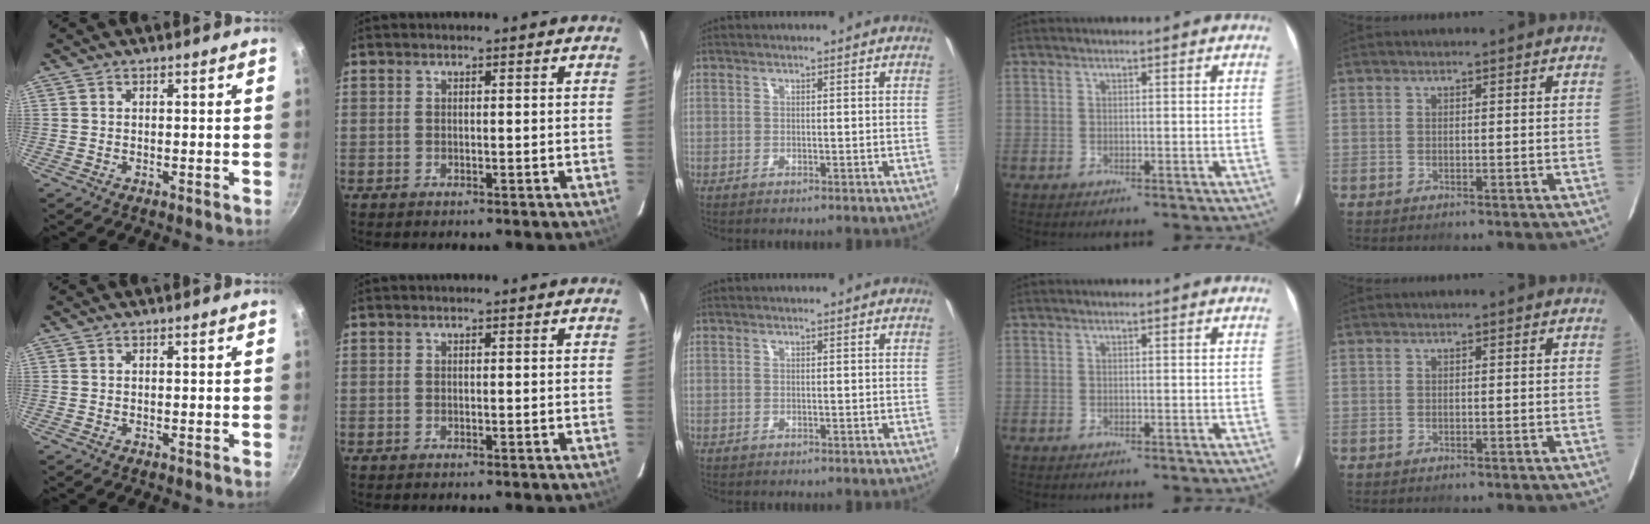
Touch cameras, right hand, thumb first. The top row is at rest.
{}